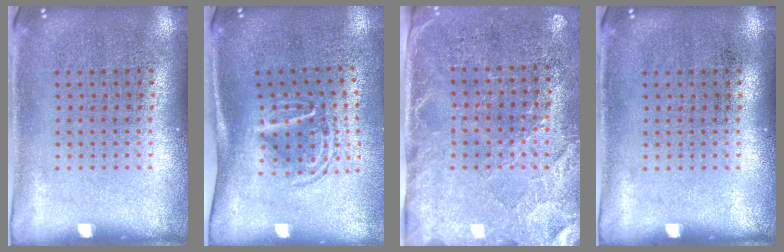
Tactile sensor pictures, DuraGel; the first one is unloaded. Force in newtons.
{"total": 1.7, "press": 1.1, "slide": 1.2}
{"total": 2.7, "press": 2.4, "slide": 1.2}
{"total": 0.0}